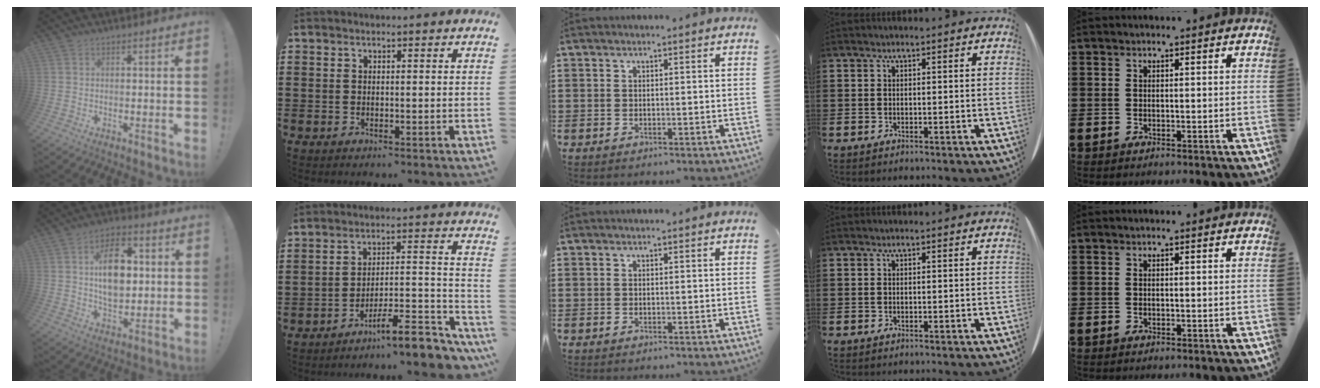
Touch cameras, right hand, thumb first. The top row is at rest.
{"thumb": {"total": 14.6, "force": [2.4, 9.5, 10.8], "torque": [-0.169, 0.011, 0.041]}, "index": {"total": 10.1, "force": [-8.2, 1.8, 5.6], "torque": [-0.075, 0.021, -0.152]}}